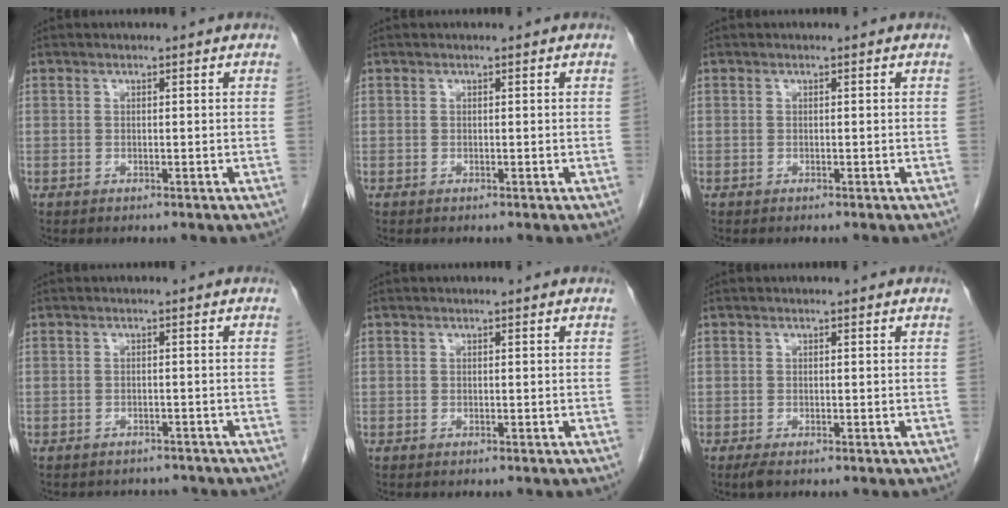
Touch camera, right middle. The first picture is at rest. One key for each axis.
{"total": 0.0}
{"total": 0.0}
{"total": 5.2, "fx": -4.8, "fy": 2.0, "fz": 0.4, "tx": -0.005, "ty": 0.004, "tz": -0.055}
{"total": 0.0}
{"total": 1.1, "fx": -0.8, "fy": 0.2, "fz": 0.8, "tx": -0.019, "ty": -0.004, "tz": -0.012}